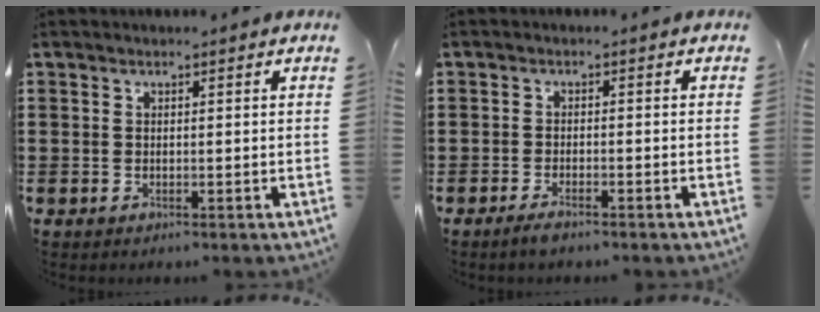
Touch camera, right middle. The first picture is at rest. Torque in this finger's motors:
{"motor_torque": [1.19, 0.95, 0.01, 0.03]}